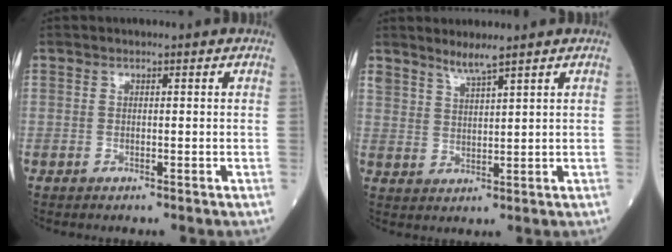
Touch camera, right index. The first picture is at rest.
{"total": 3.5, "force": [3.1, -0.2, 1.6], "torque": [-0.037, -0.004, 0.065]}